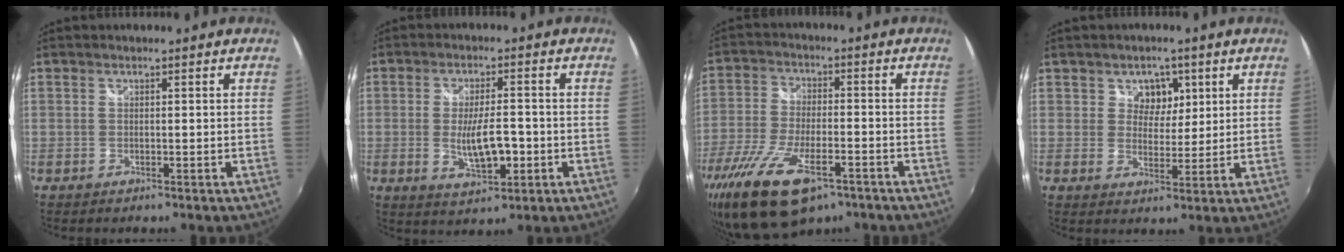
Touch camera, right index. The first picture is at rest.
{"total": 7.9, "force": [-1.7, 2.7, 7.3], "torque": [-0.135, -0.012, -0.021]}
{"total": 16.6, "force": [-10.2, 6.7, 11.3], "torque": [-0.244, -0.048, -0.184]}
{"total": 4.8, "force": [2.1, 3.9, 1.8], "torque": [-0.020, 0.004, 0.034]}